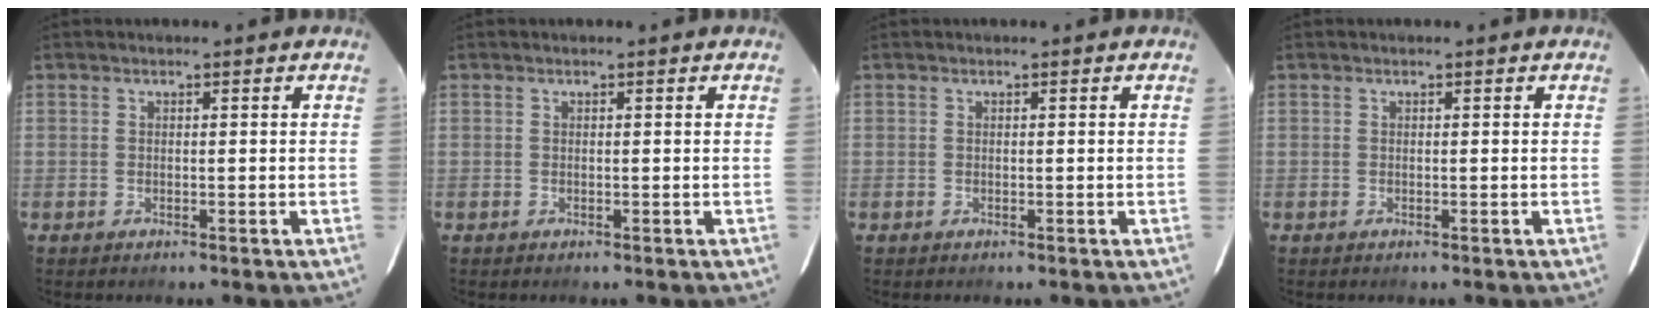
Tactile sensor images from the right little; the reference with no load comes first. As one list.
[{"total": 0.0}, {"total": 0.0}, {"total": 0.0}]